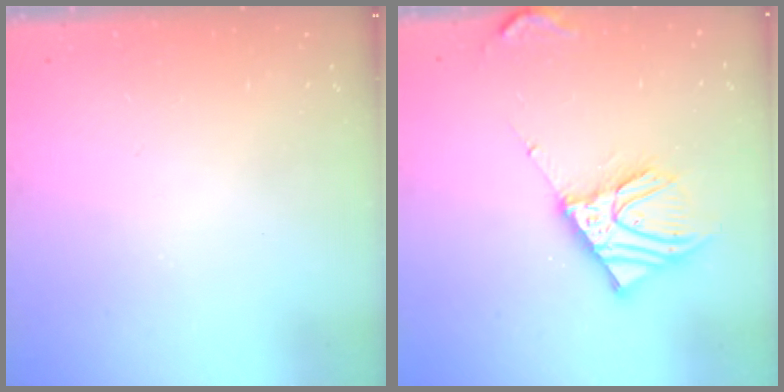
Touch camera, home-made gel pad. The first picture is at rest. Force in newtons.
{"total": 11.2, "press": 11.1, "slide": 1.5}